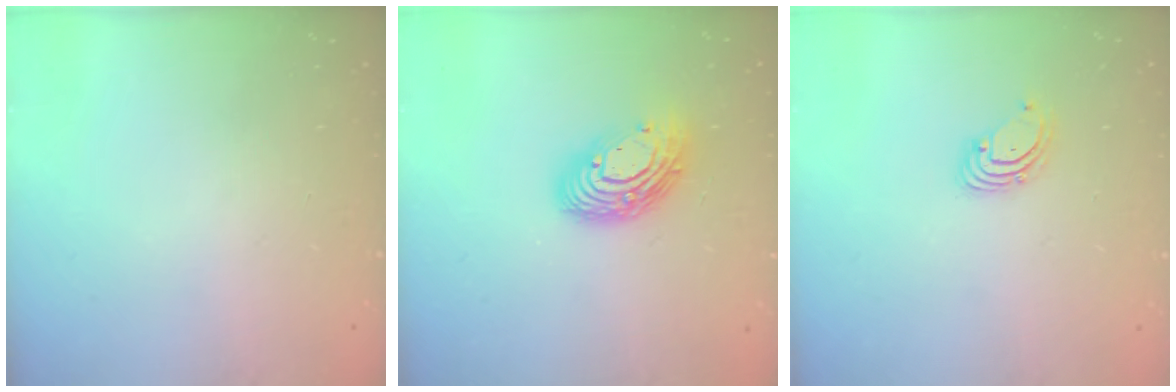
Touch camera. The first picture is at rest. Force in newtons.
{"total": 12.6, "press": 12.6, "slide": 1.2}
{"total": 1.8, "press": 1.8, "slide": 0.2}